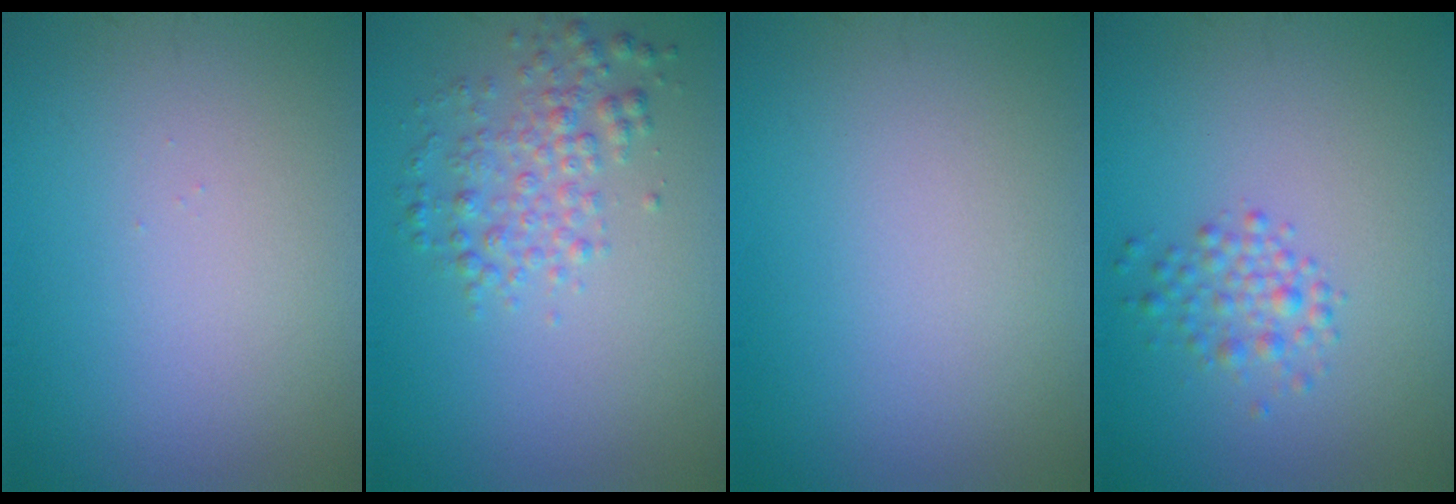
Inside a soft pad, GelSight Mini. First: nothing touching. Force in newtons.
{"total": 3.0, "press": 3.0, "slide": 0.0}
{"total": 0.0}
{"total": 2.1, "press": 2.1, "slide": 0.1}